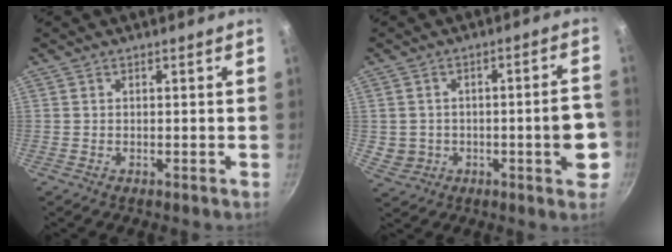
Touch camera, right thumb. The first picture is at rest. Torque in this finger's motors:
{"motor_torque": [2.62, 2.39, 1.50, -0.22, 0.46]}